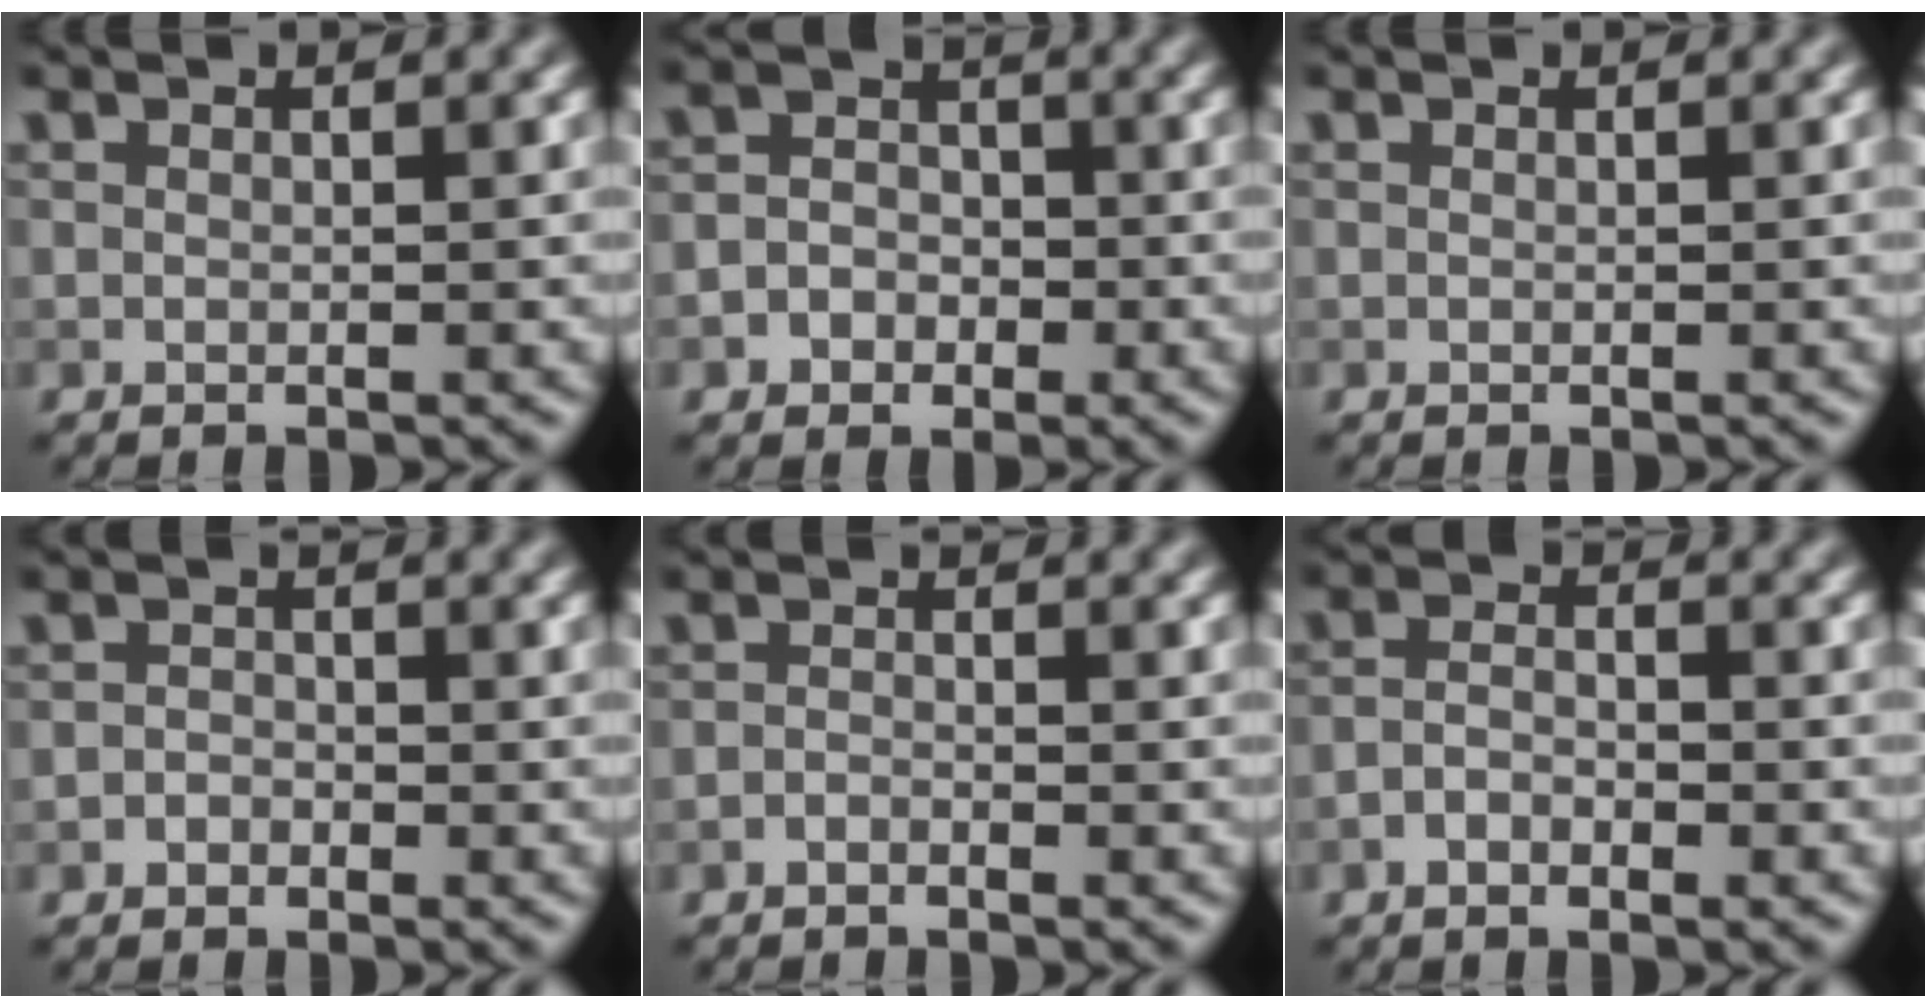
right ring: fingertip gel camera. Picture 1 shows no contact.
{"total": 3.0, "force": [-1.1, 2.6, 1.2], "torque": [0.006, 0.003, -0.032]}
{"total": 0.0}
{"total": 1.1, "force": [-0.7, 0.8, 0.3], "torque": [-0.003, 0.002, -0.015]}
{"total": 0.8, "force": [-0.7, 0.2, 0.3], "torque": [-0.006, 0.001, -0.017]}
{"total": 2.5, "force": [-1.3, 1.1, 1.9], "torque": [-0.034, 0.002, -0.029]}